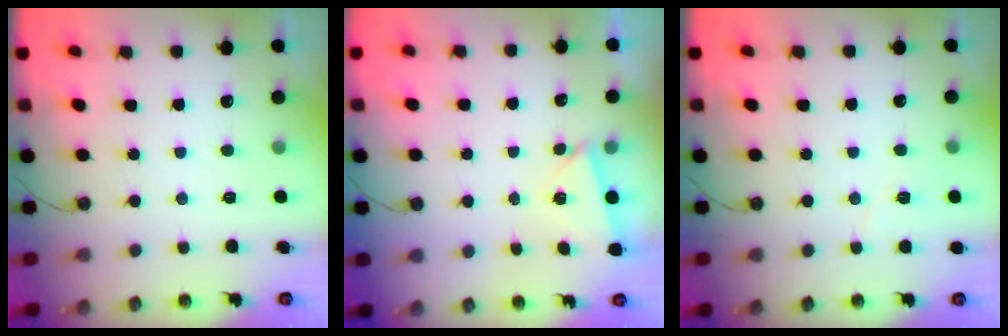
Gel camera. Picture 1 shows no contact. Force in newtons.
{"total": 3.0, "press": 2.4, "slide": 1.7}
{"total": 5.2, "press": 4.6, "slide": 2.4}